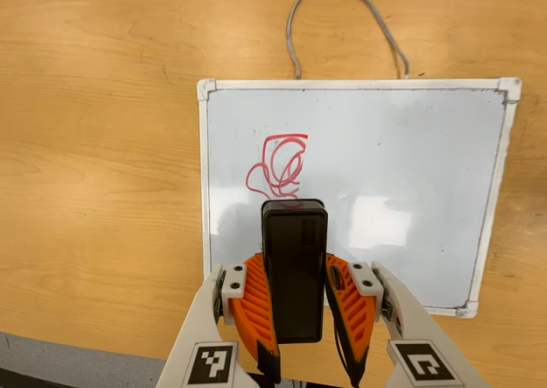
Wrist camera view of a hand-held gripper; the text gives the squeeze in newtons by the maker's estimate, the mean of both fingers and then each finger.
{"total": 6.7, "left": 5.5, "right": 7.9}